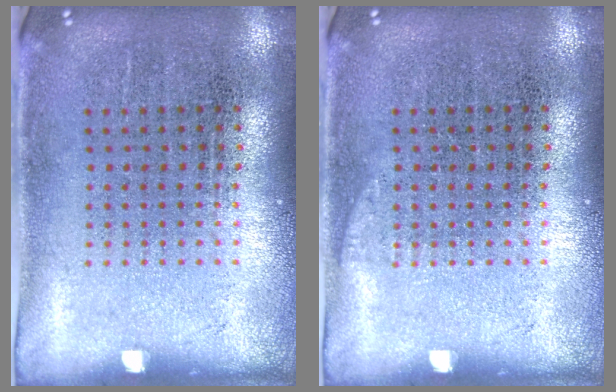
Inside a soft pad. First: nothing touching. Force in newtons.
{"total": 0.6, "press": 0.6, "slide": 0.2}